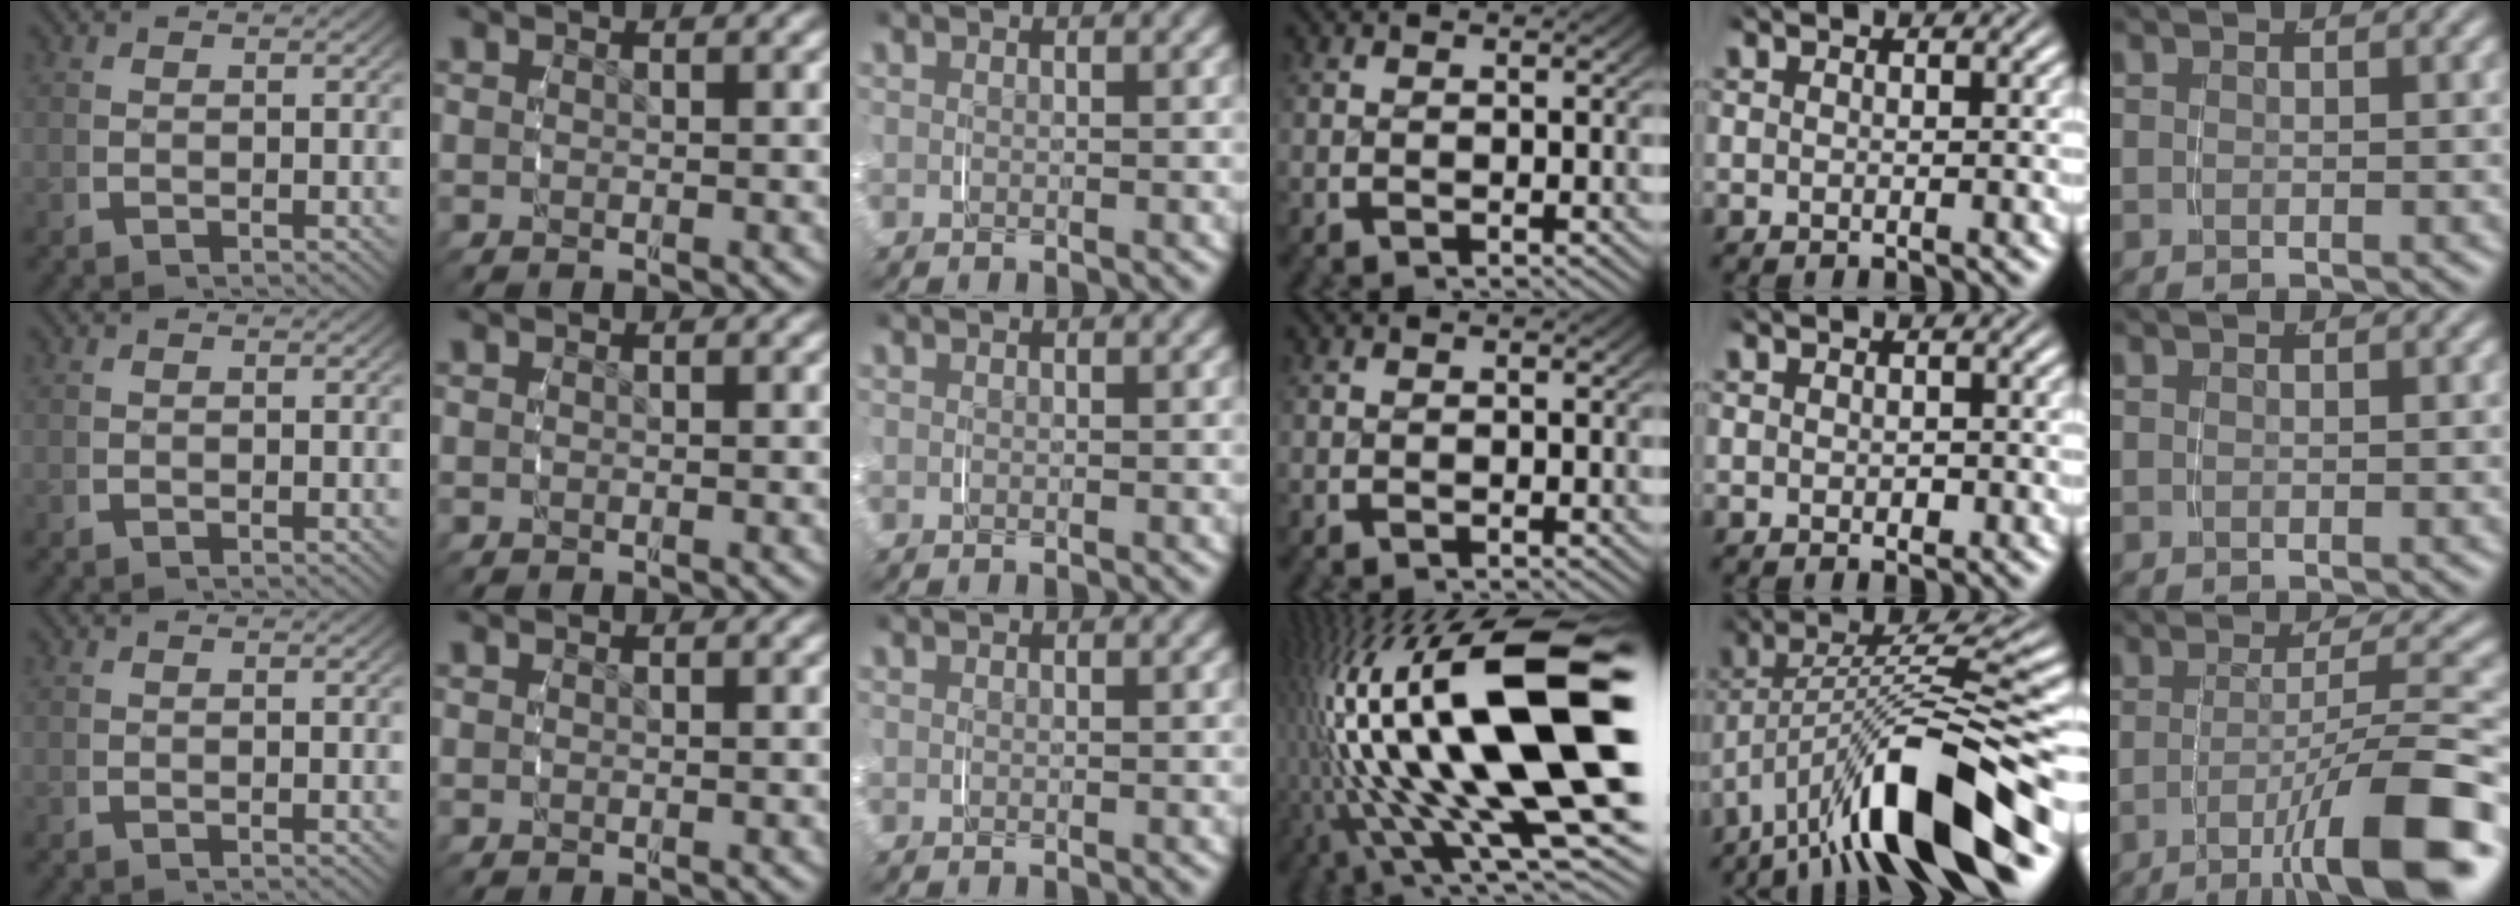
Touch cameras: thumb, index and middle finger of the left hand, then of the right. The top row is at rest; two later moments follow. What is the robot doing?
{"motion": "grasp_and_lifting", "object": "pencil case"}